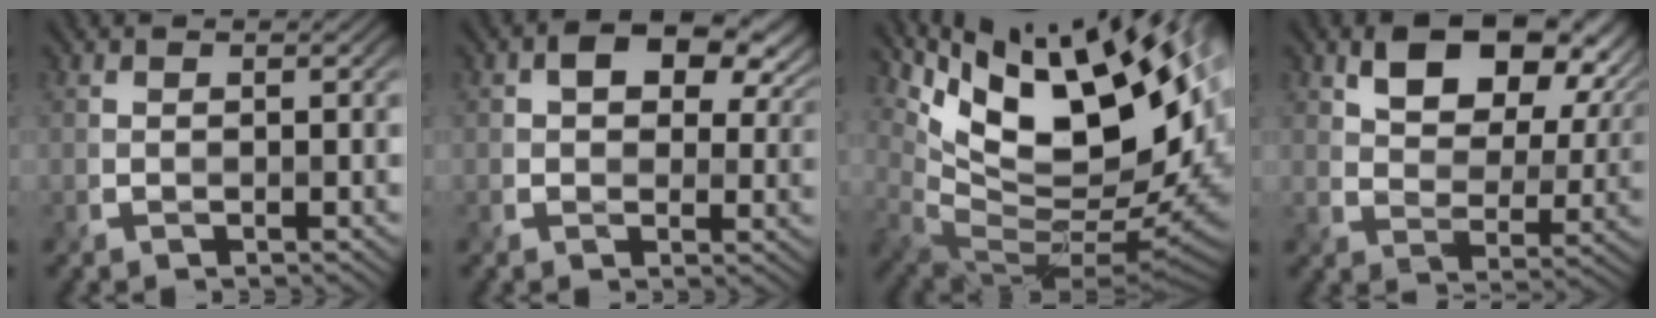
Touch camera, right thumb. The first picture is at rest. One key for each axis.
{"total": 8.3, "fx": 2.9, "fy": 5.2, "fz": 5.8, "tx": -0.083, "ty": 0.000, "tz": 0.046}
{"total": 17.4, "fx": 7.0, "fy": 7.9, "fz": 13.8, "tx": -0.259, "ty": 0.016, "tz": 0.136}
{"total": 10.2, "fx": 4.9, "fy": 6.0, "fz": 6.7, "tx": -0.113, "ty": -0.001, "tz": 0.083}